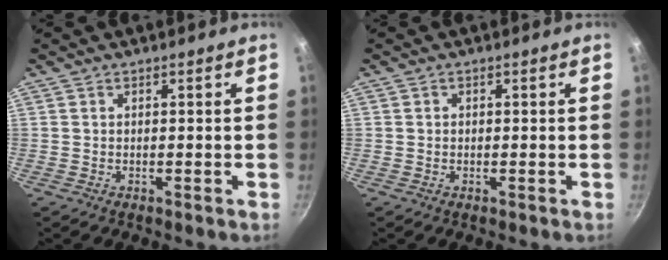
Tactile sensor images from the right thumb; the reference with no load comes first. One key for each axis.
{"total": 0.5, "fx": -0.1, "fy": 0.5, "fz": 0.1, "tx": 0.003, "ty": 0.002, "tz": -0.001}